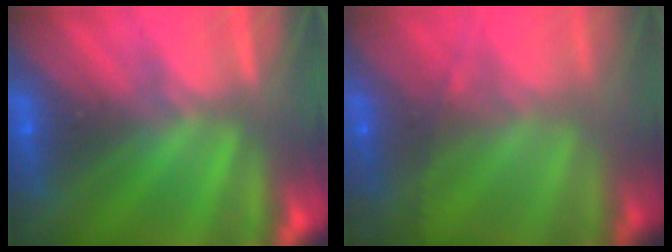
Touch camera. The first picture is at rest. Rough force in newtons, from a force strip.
{"total": 5.8}